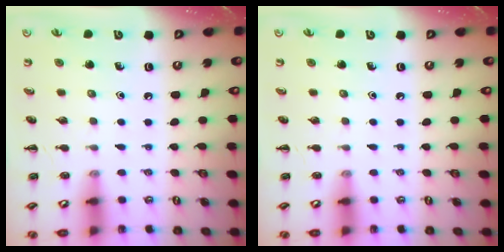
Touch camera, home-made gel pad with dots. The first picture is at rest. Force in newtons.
{"total": 0.0}